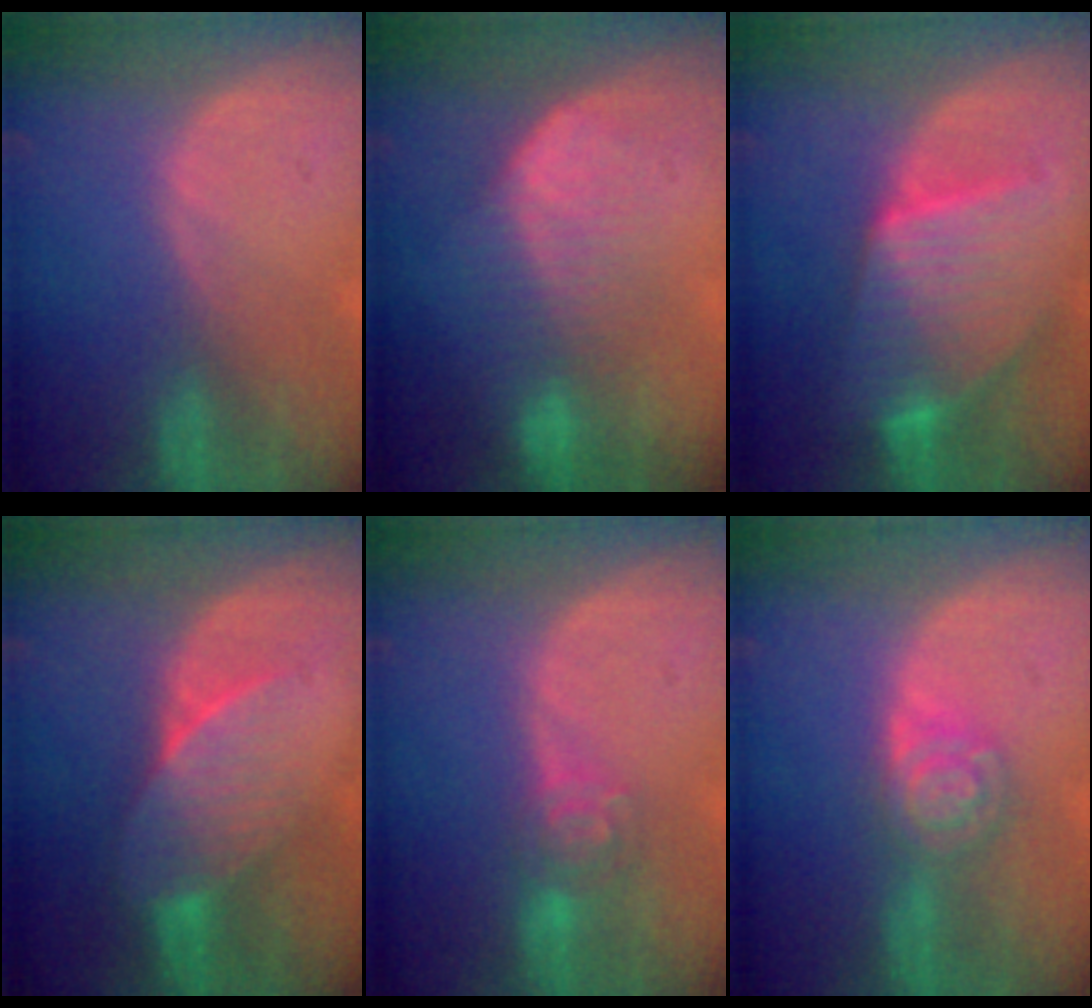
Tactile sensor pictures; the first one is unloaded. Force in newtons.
{"total": 6.8, "press": 6.6, "slide": 1.5}
{"total": 10.1, "press": 10.0, "slide": 0.7}
{"total": 7.3, "press": 6.8, "slide": 2.8}
{"total": 4.7, "press": 4.2, "slide": 2.2}
{"total": 5.5, "press": 5.5, "slide": 0.2}